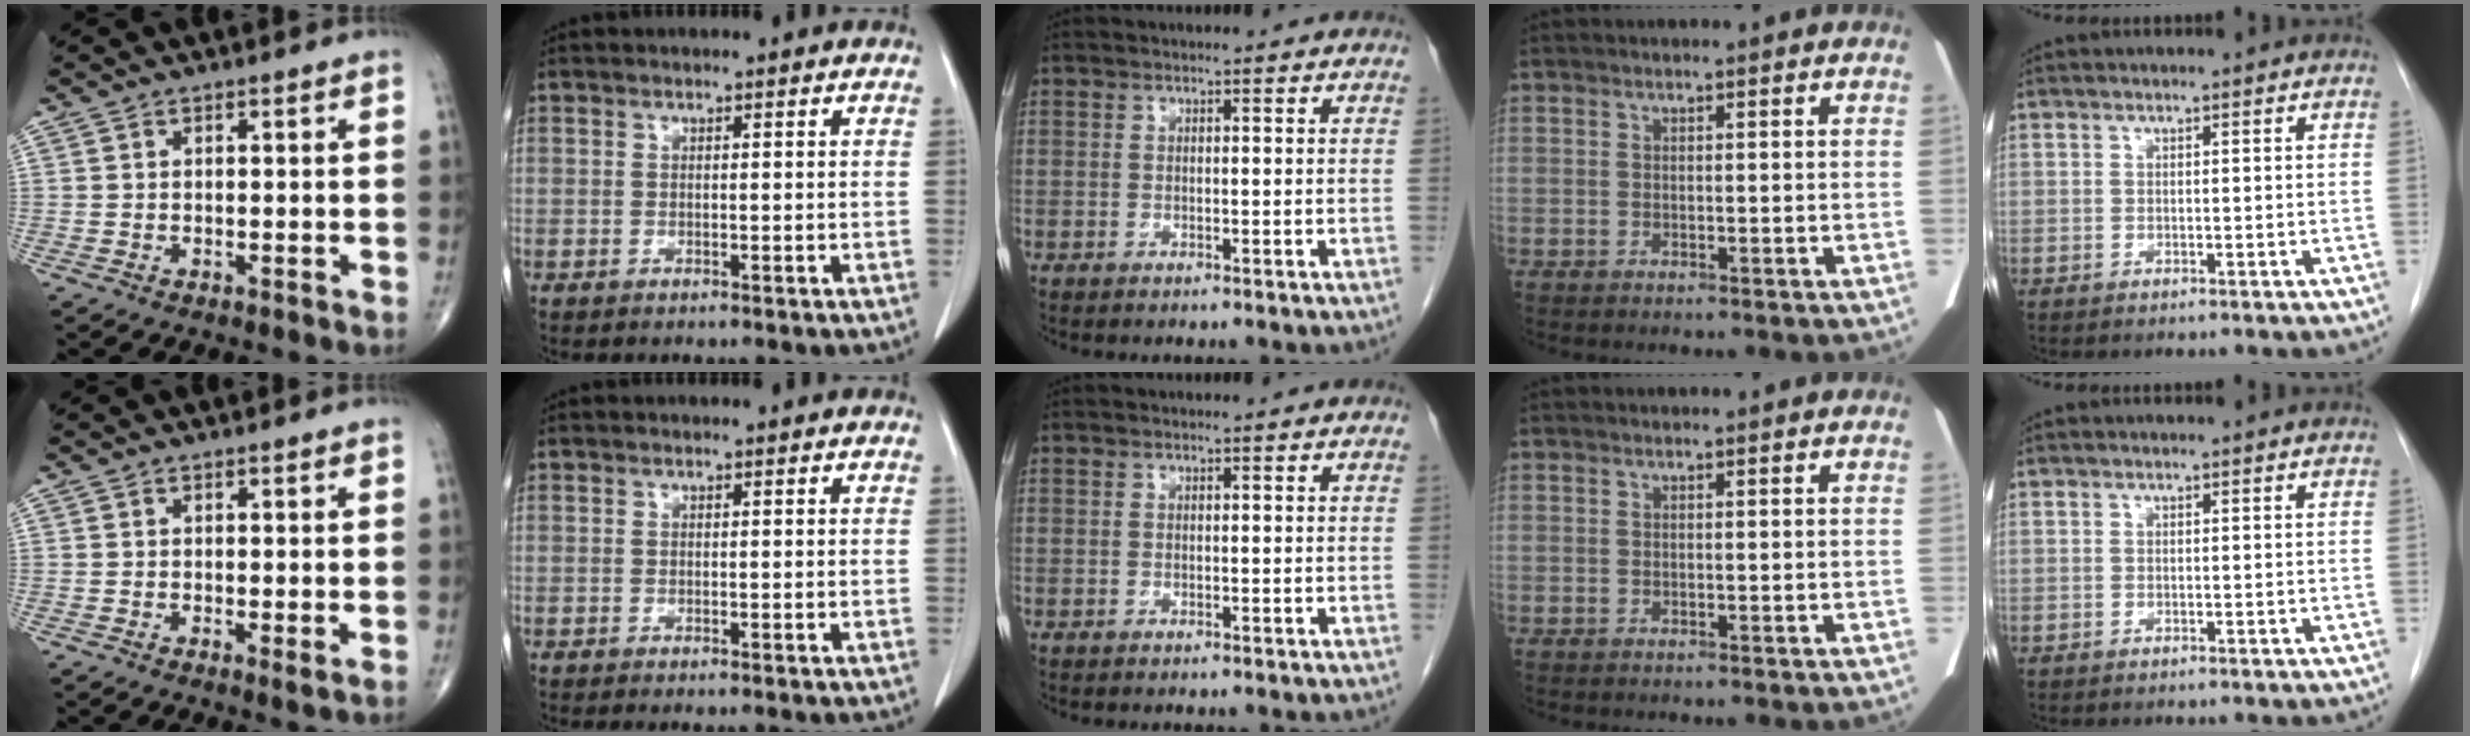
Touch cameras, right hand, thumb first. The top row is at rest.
{"thumb": {"total": 1.3, "force": [-0.1, 0.1, 1.2], "torque": [-0.022, -0.007, -0.003]}, "index": {"total": 0.7, "force": [-0.5, 0.0, 0.4], "torque": [-0.007, -0.002, -0.009]}}